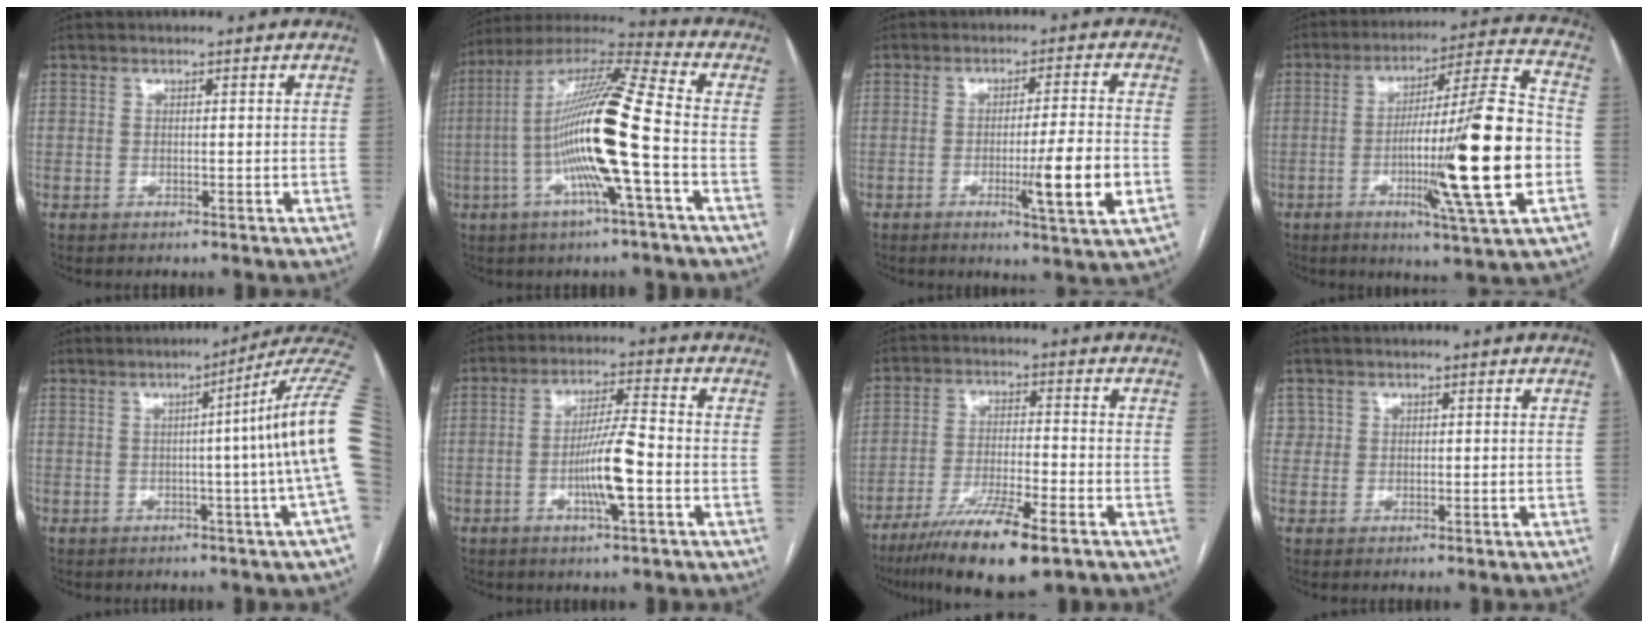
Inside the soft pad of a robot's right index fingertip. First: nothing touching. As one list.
[{"total": 17.8, "force": [-3.3, 0.1, 17.5], "torque": [-0.336, 0.005, -0.074]}, {"total": 9.7, "force": [-2.8, -0.7, 9.3], "torque": [-0.141, -0.020, -0.044]}, {"total": 20.9, "force": [-4.5, -0.4, 20.4], "torque": [-0.316, -0.006, -0.075]}, {"total": 12.9, "force": [1.2, -2.5, 12.5], "torque": [-0.132, 0.016, 0.002]}, {"total": 8.3, "force": [-2.4, 0.4, 8.0], "torque": [-0.149, -0.001, -0.046]}, {"total": 12.5, "force": [-8.1, 1.5, 9.4], "torque": [-0.165, -0.028, -0.137]}, {"total": 1.4, "force": [0.7, 1.2, 0.3], "torque": [-0.005, 0.007, 0.014]}]